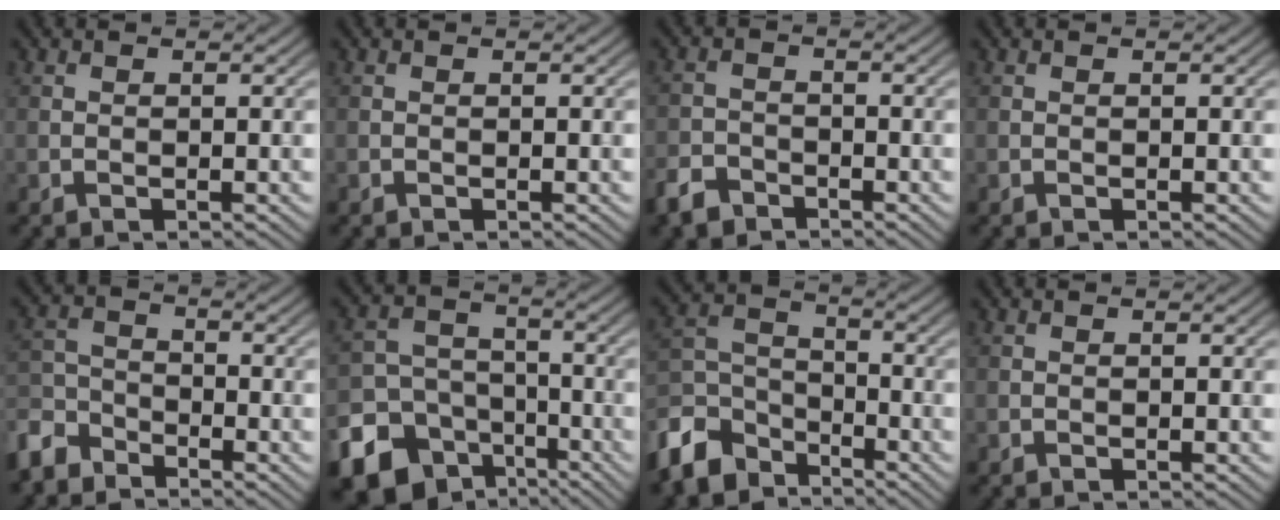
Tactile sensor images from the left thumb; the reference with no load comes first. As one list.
[{"total": 0.0}, {"total": 3.6, "force": [-2.9, 1.8, 1.1], "torque": [-0.021, -0.004, -0.067]}, {"total": 0.0}, {"total": 5.9, "force": [-4.8, 2.8, 1.9], "torque": [-0.051, -0.005, -0.118]}, {"total": 15.1, "force": [-8.7, 11.4, 4.6], "torque": [-0.126, -0.062, -0.146]}, {"total": 9.9, "force": [-7.2, 5.4, 4.1], "torque": [-0.102, -0.012, -0.161]}, {"total": 0.0}]